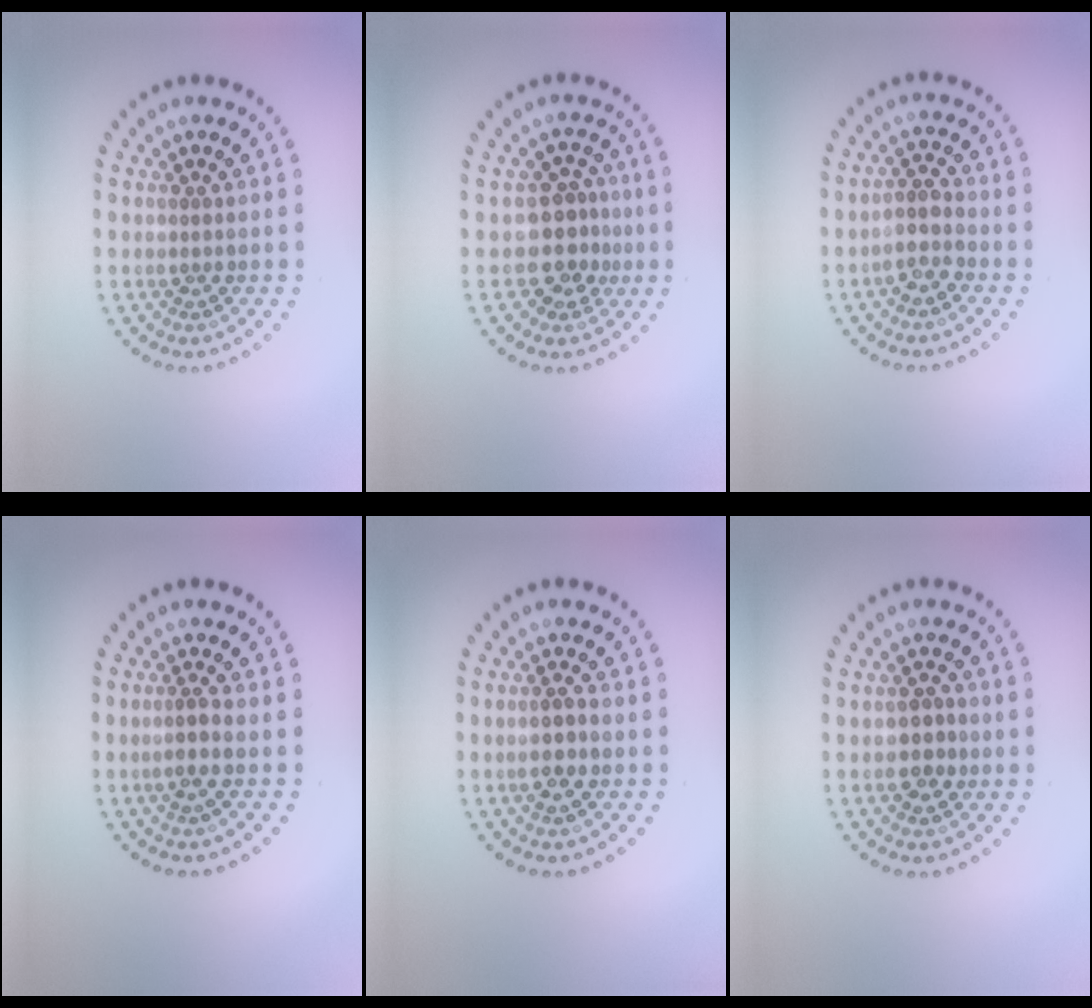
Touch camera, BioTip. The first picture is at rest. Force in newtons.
{"total": 3.4, "press": 3.0, "slide": 1.7}
{"total": 2.2, "press": 2.0, "slide": 0.9}
{"total": 1.5, "press": 1.2, "slide": 0.9}
{"total": 2.0, "press": 1.9, "slide": 0.5}
{"total": 2.3, "press": 2.3, "slide": 0.2}